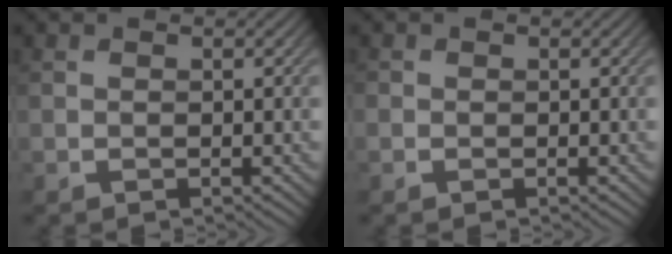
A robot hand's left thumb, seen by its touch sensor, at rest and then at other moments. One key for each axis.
{"total": 0.6, "fx": -0.1, "fy": 0.6, "fz": 0.0, "tx": 0.002, "ty": -0.003, "tz": -0.005}